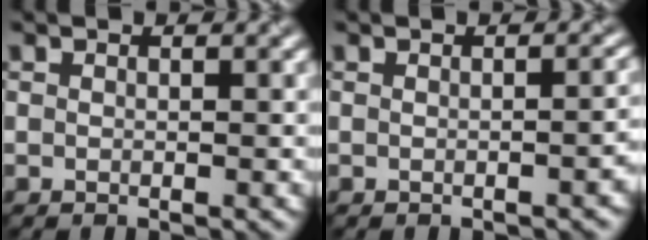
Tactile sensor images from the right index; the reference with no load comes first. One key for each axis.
{"total": 2.6, "fx": -0.6, "fy": 1.1, "fz": 2.3, "tx": -0.017, "ty": 0.001, "tz": -0.003}